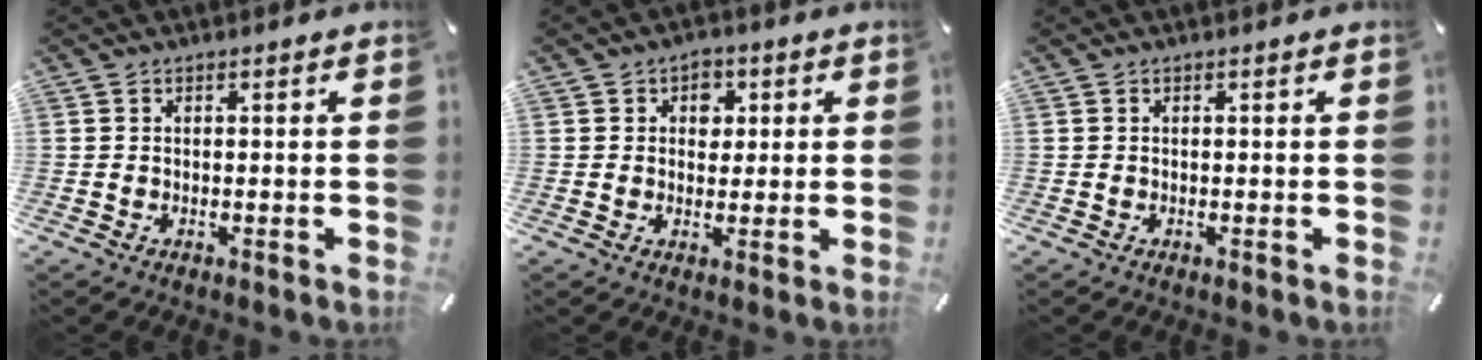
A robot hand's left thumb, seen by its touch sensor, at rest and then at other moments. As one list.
[{"total": 4.6, "force": [1.3, 3.9, 2.1], "torque": [-0.009, -0.007, 0.014]}, {"total": 0.0}]